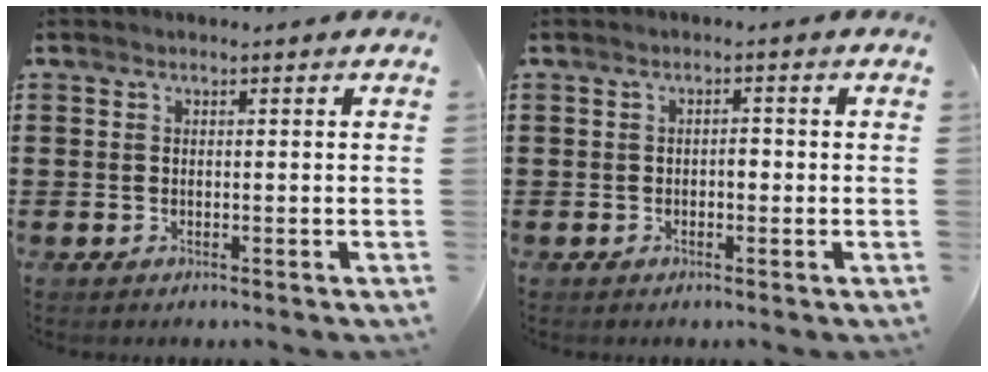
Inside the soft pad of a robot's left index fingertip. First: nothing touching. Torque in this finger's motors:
{"motor_torque": [0.06, 0.01, 0.03, 0.02]}